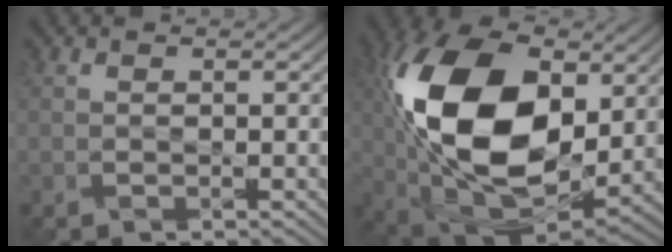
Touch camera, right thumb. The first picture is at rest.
{"total": 19.8, "force": [2.8, 11.9, 15.6], "torque": [-0.335, 0.013, 0.043]}